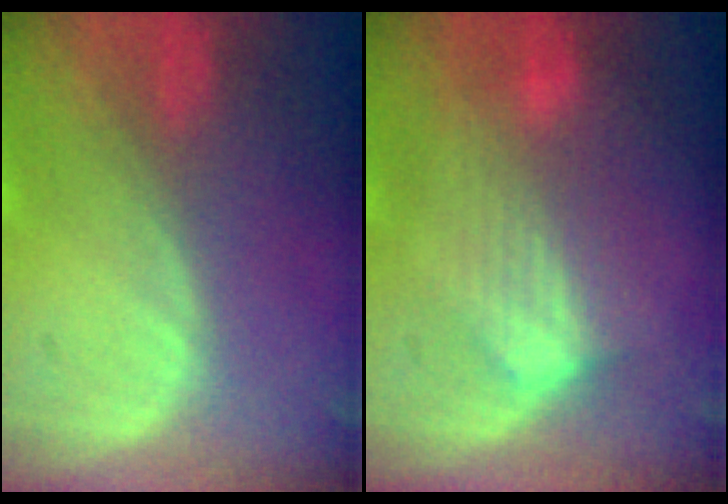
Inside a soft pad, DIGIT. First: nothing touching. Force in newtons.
{"total": 7.4, "press": 6.6, "slide": 3.2}